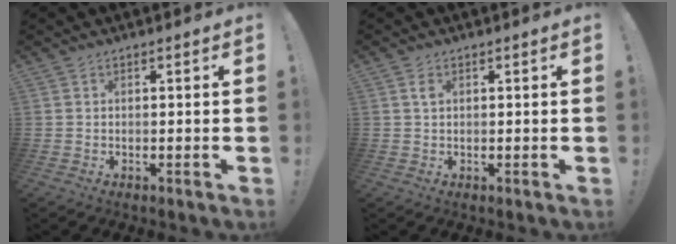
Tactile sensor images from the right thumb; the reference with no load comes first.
{"total": 1.8, "force": [0.7, 1.3, 1.0], "torque": [-0.006, -0.002, 0.008]}